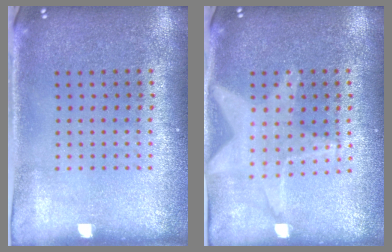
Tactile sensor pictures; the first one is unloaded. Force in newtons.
{"total": 1.2, "press": 1.2, "slide": 0.2}